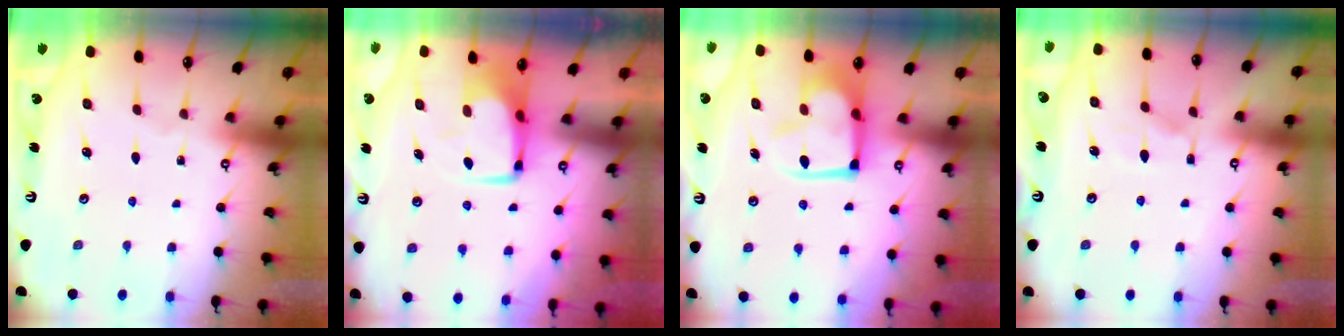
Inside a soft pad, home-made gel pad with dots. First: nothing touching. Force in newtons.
{"total": 0.6, "press": 0.4, "slide": 0.4}
{"total": 5.8, "press": 5.7, "slide": 1.1}
{"total": 6.1, "press": 6.1, "slide": 0.7}